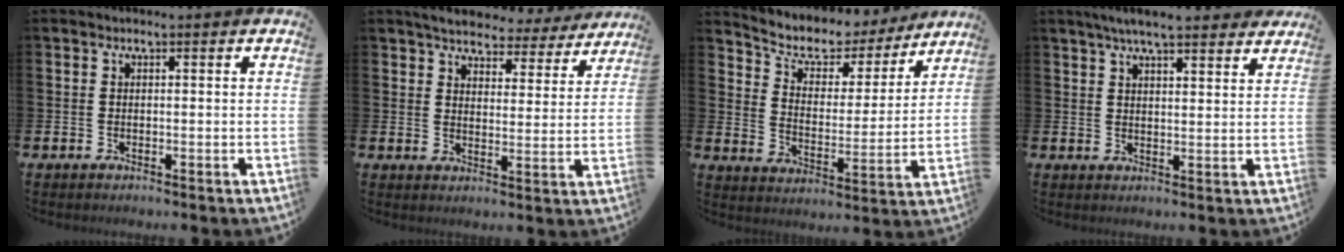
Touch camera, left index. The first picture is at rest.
{"total": 5.1, "force": [4.9, 1.3, 0.7], "torque": [-0.033, -0.031, 0.083]}
{"total": 6.7, "force": [5.9, 2.8, 1.1], "torque": [-0.053, -0.048, 0.098]}
{"total": 5.6, "force": [5.2, 0.7, 2.1], "torque": [-0.048, -0.016, 0.092]}